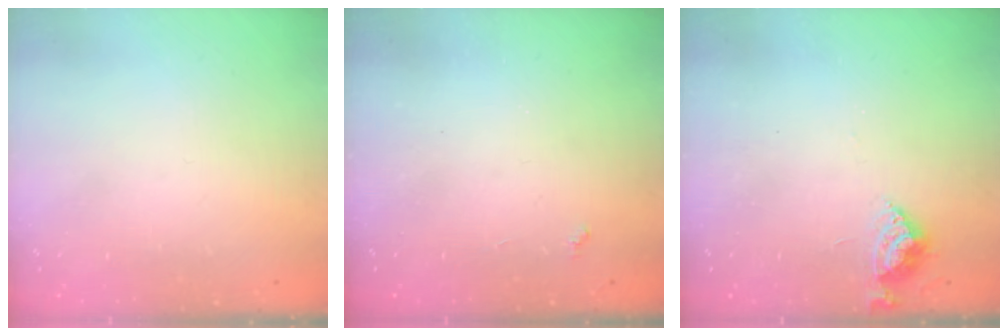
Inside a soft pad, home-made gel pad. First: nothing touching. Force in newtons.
{"total": 2.3, "press": 2.3, "slide": 0.4}
{"total": 6.6, "press": 6.5, "slide": 0.8}